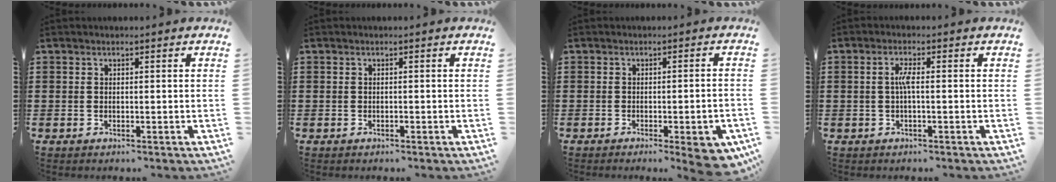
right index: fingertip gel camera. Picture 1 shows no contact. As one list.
[{"total": 0.0}, {"total": 4.4, "force": [-2.3, 0.5, 3.8], "torque": [-0.056, -0.008, -0.033]}, {"total": 2.3, "force": [-0.2, 0.3, 2.3], "torque": [-0.054, -0.003, -0.008]}]